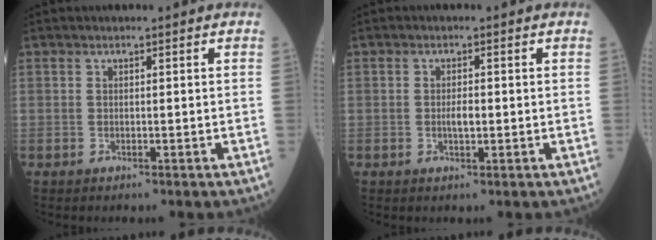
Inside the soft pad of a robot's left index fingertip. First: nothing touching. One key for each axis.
{"total": 1.9, "fx": -0.5, "fy": 0.6, "fz": 1.7, "tx": -0.032, "ty": -0.002, "tz": -0.009}